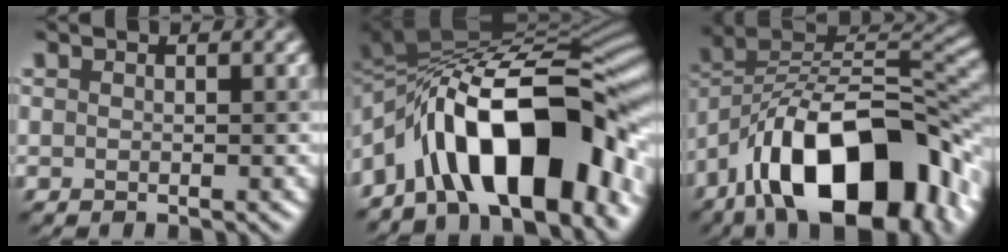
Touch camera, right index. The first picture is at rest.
{"total": 15.9, "force": [-5.6, 7.0, 13.1], "torque": [-0.178, 0.034, -0.095]}
{"total": 14.9, "force": [-8.2, 6.2, 10.8], "torque": [-0.157, 0.014, -0.148]}